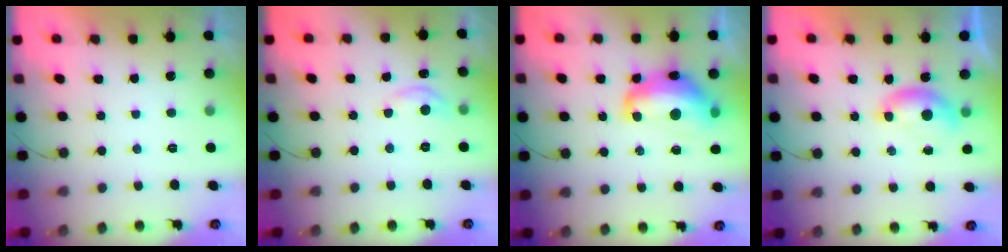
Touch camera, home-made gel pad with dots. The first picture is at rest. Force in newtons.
{"total": 5.6, "press": 5.5, "slide": 0.6}
{"total": 14.6, "press": 14.5, "slide": 1.6}
{"total": 5.9, "press": 5.8, "slide": 0.8}